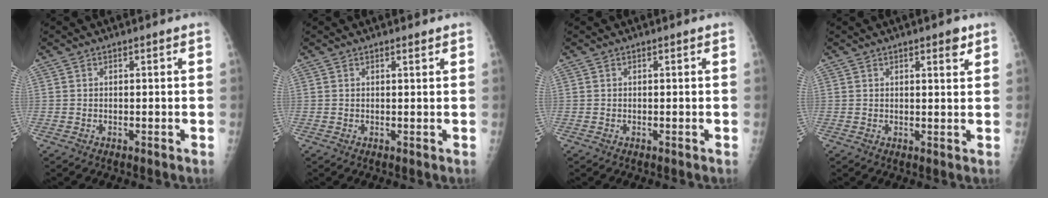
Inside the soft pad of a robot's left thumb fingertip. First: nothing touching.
{"total": 0.7, "force": [0.6, 0.1, 0.4], "torque": [-0.008, -0.004, 0.010]}
{"total": 0.0}
{"total": 2.9, "force": [1.7, 0.9, 2.1], "torque": [-0.021, -0.009, 0.021]}